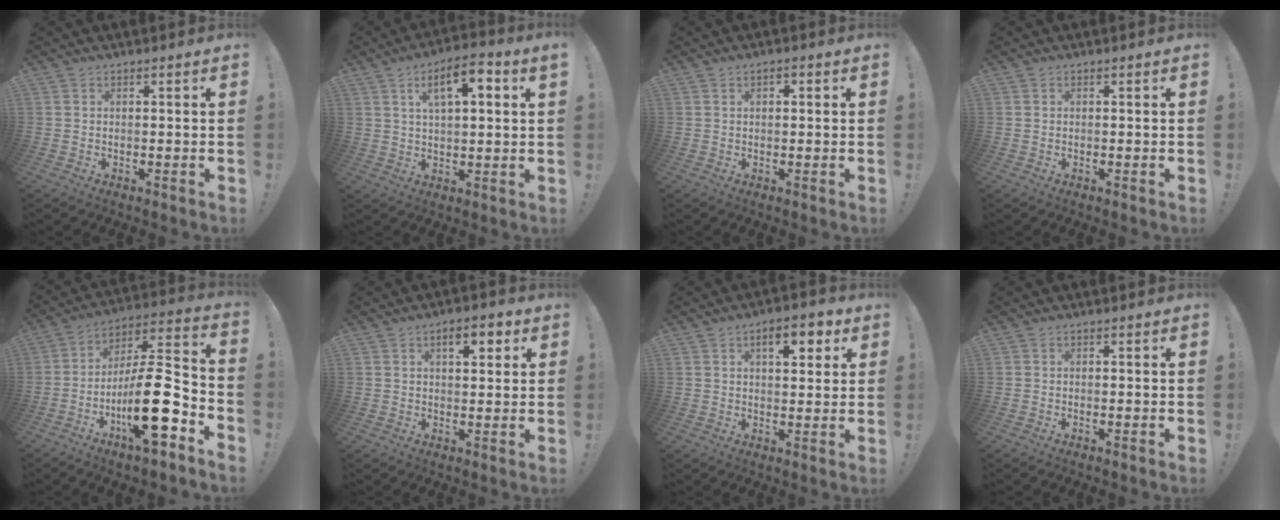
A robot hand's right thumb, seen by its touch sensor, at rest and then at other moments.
{"total": 9.7, "force": [3.8, 3.2, 8.3], "torque": [-0.127, -0.006, 0.061]}
{"total": 1.1, "force": [0.3, 0.7, 0.8], "torque": [-0.008, 0.002, 0.002]}
{"total": 0.0}
{"total": 21.3, "force": [-7.7, 6.5, 18.8], "torque": [-0.334, 0.042, -0.123]}
{"total": 6.1, "force": [2.7, 3.0, 4.7], "torque": [-0.051, -0.006, 0.037]}
{"total": 8.0, "force": [3.6, 3.8, 6.1], "torque": [-0.069, -0.006, 0.054]}
{"total": 0.0}